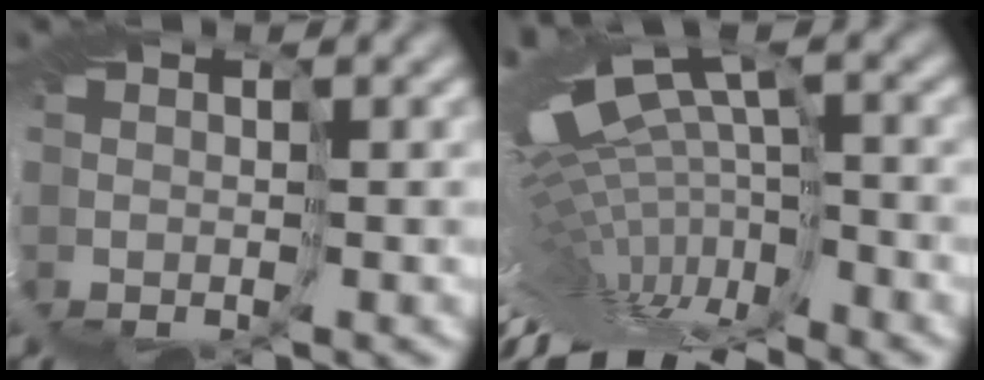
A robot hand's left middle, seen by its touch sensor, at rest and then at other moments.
{"total": 12.6, "force": [-3.6, 3.4, 11.6], "torque": [-0.211, -0.015, -0.031]}